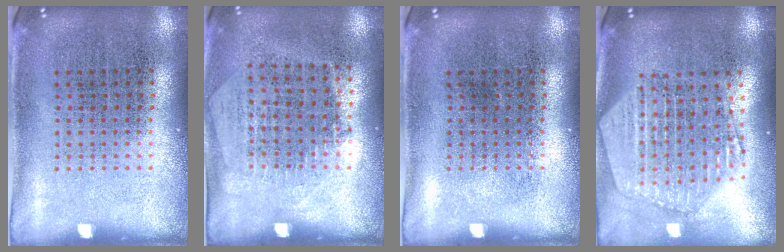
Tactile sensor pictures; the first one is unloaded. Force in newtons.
{"total": 1.3, "press": 1.1, "slide": 0.6}
{"total": 0.0}
{"total": 2.5, "press": 2.1, "slide": 1.3}